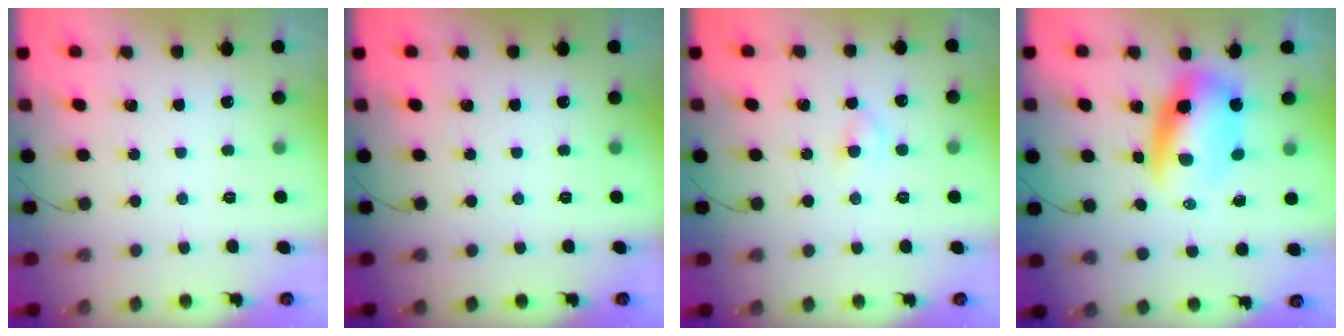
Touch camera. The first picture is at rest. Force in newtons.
{"total": 0.0}
{"total": 3.0, "press": 2.8, "slide": 1.2}
{"total": 8.4, "press": 8.2, "slide": 1.8}